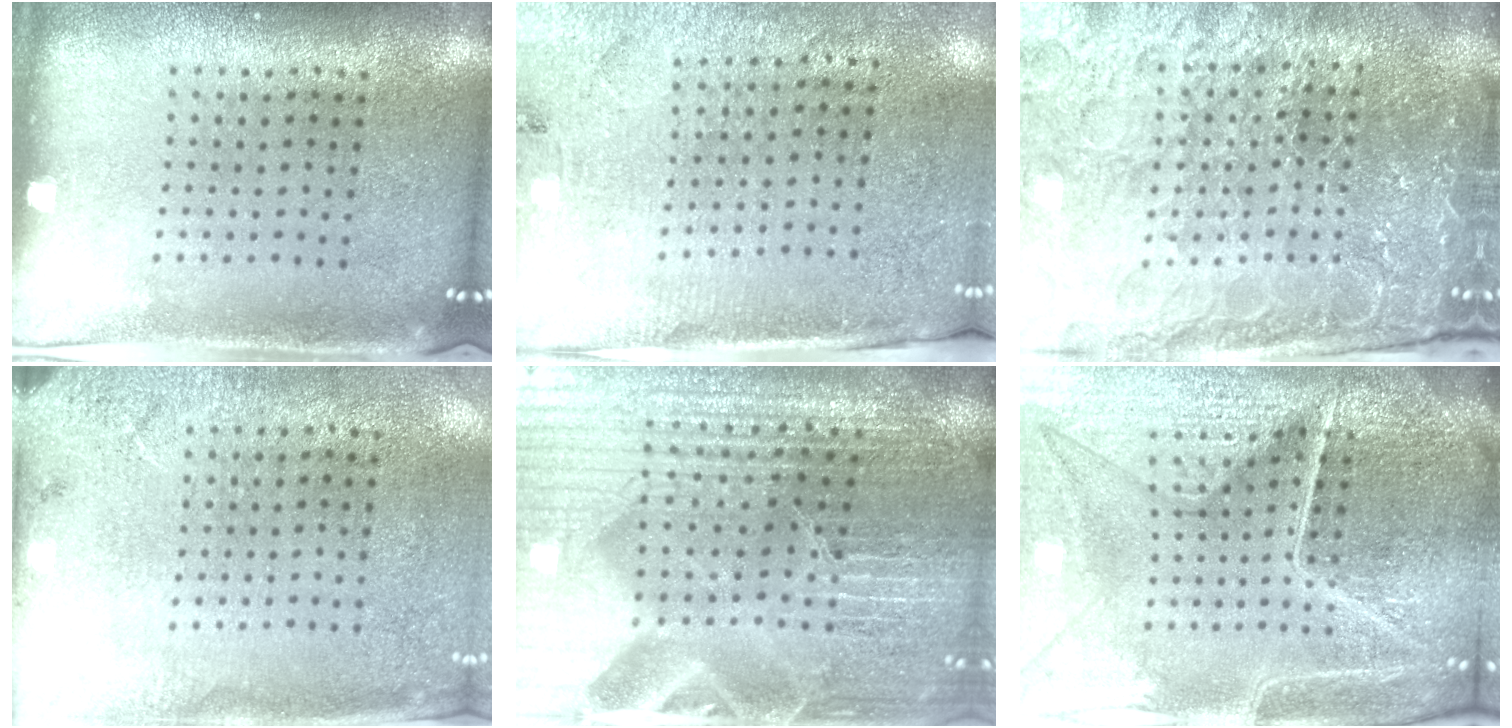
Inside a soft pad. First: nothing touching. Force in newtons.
{"total": 2.8, "press": 2.6, "slide": 1.2}
{"total": 5.4, "press": 4.9, "slide": 2.2}
{"total": 2.7, "press": 2.2, "slide": 1.5}
{"total": 4.9, "press": 4.7, "slide": 1.4}
{"total": 6.3, "press": 5.6, "slide": 2.8}